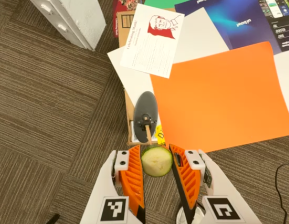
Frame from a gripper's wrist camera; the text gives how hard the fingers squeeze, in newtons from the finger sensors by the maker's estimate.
{"total": 9.1, "left": 9.2, "right": 8.9}